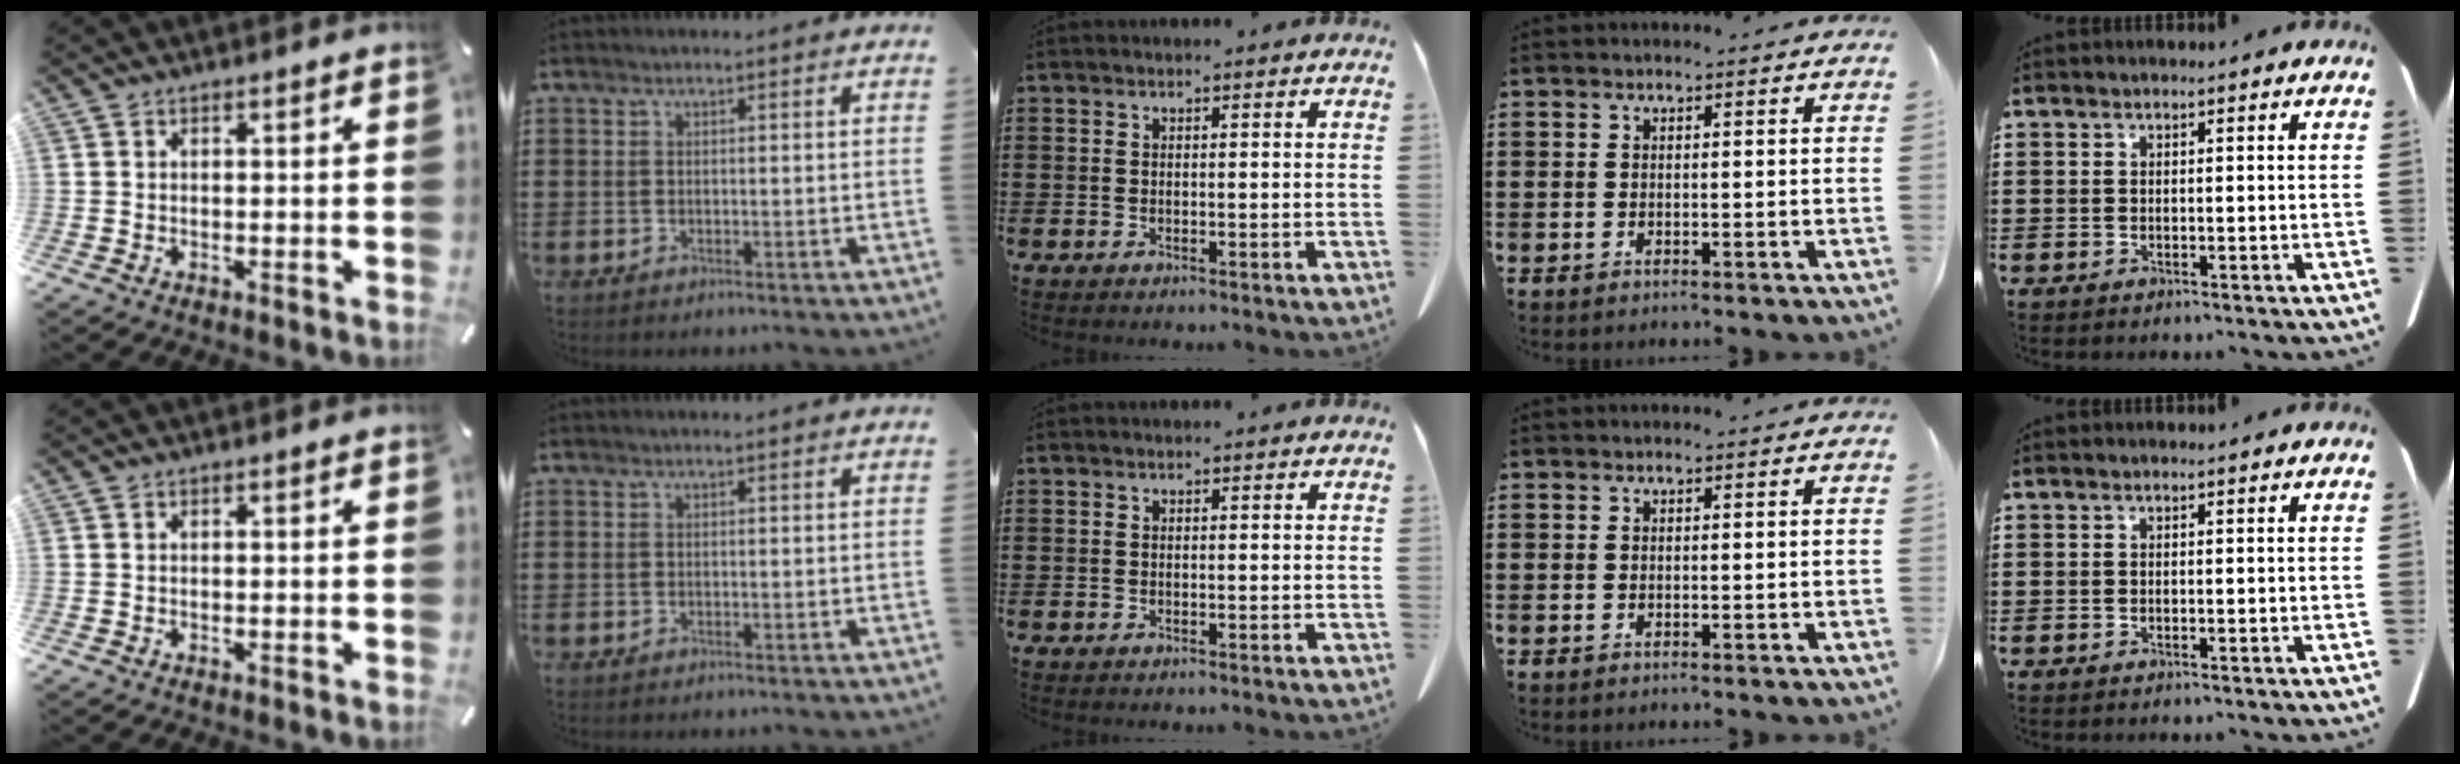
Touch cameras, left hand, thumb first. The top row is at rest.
{}